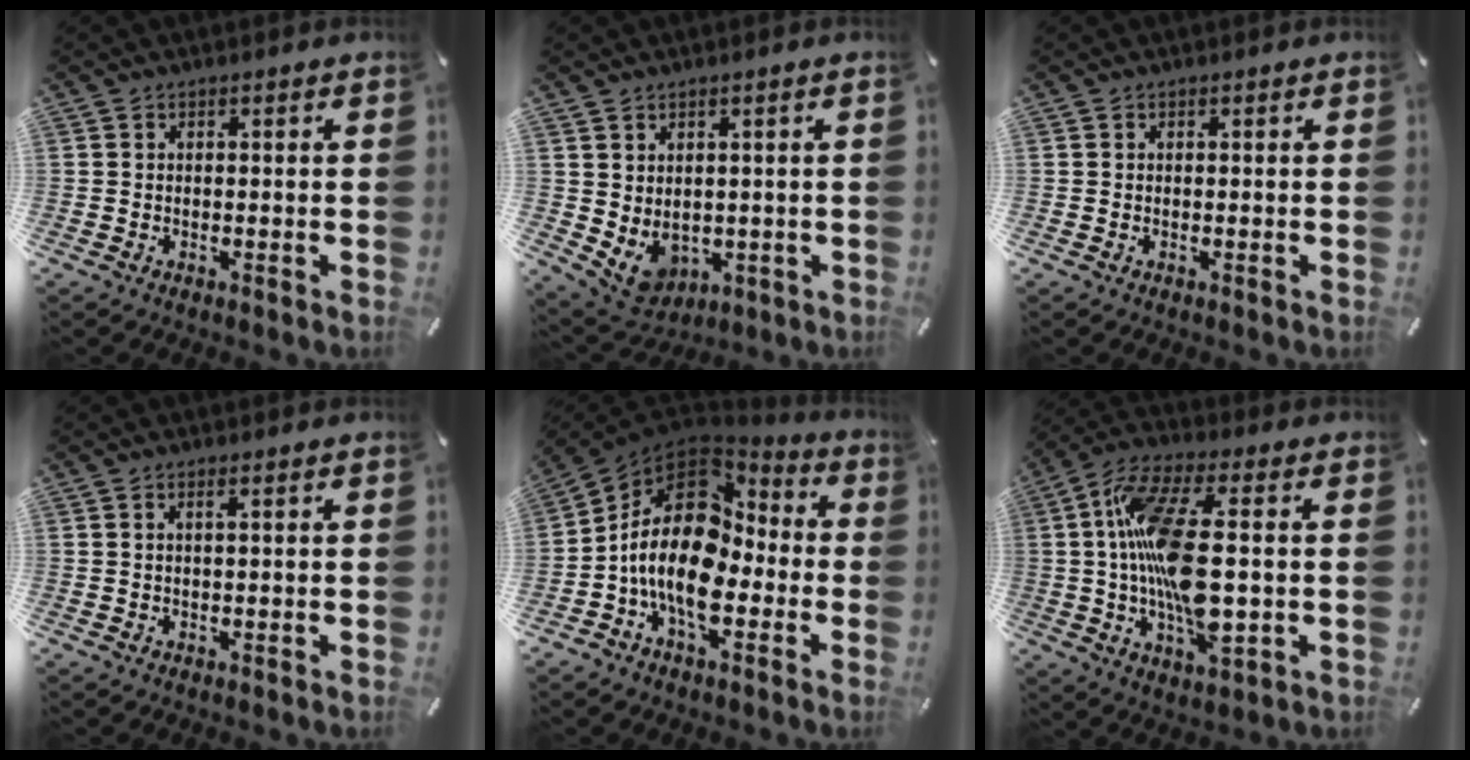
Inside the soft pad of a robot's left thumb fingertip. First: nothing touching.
{"total": 5.7, "force": [1.1, 5.1, 2.3], "torque": [-0.069, -0.018, 0.024]}
{"total": 0.0}
{"total": 1.4, "force": [0.5, 0.1, 1.3], "torque": [-0.026, 0.001, 0.008]}
{"total": 18.4, "force": [-3.5, 12.1, 13.5], "torque": [-0.265, 0.010, -0.061]}
{"total": 18.4, "force": [0.5, 7.0, 17.0], "torque": [-0.351, -0.007, 0.003]}